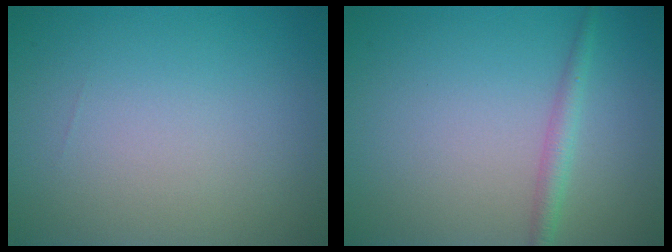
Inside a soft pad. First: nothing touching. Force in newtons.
{"total": 1.7, "press": 1.7, "slide": 0.0}